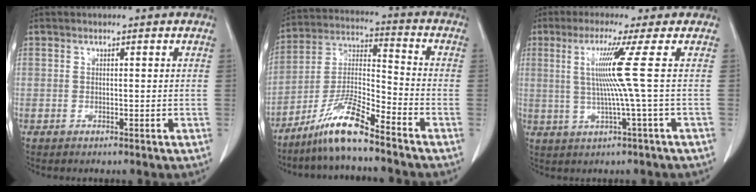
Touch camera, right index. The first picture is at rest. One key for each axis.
{"total": 10.1, "fx": -7.9, "fy": 0.4, "fz": 6.3, "tx": -0.130, "ty": -0.005, "tz": -0.152}
{"total": 7.0, "fx": 1.1, "fy": -2.8, "fz": 6.4, "tx": -0.130, "ty": 0.000, "tz": 0.032}